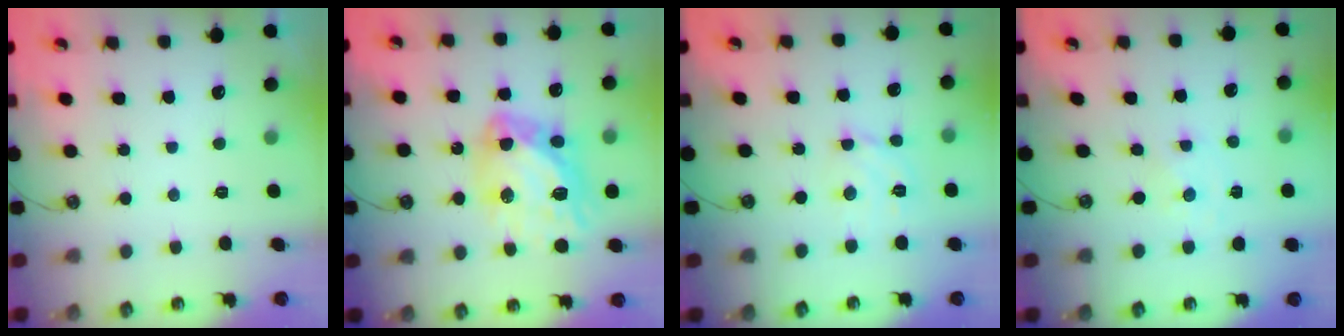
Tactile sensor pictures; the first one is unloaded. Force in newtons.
{"total": 17.2, "press": 17.1, "slide": 1.7}
{"total": 7.2, "press": 7.1, "slide": 0.8}
{"total": 0.0}